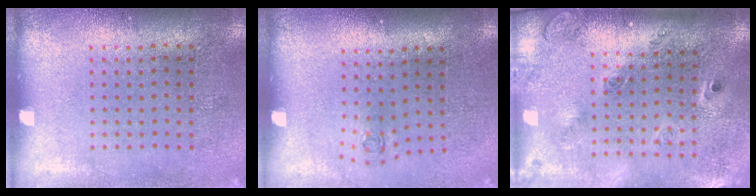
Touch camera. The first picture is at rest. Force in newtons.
{"total": 0.7, "press": 0.3, "slide": 0.6}
{"total": 2.6, "press": 1.8, "slide": 1.8}